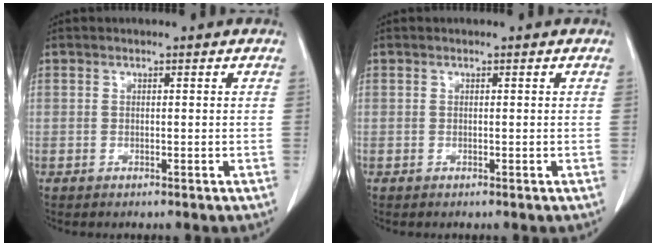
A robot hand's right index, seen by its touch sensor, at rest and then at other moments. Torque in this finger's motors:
{"motor_torque": [0.00, 0.00, 0.00, 0.00]}